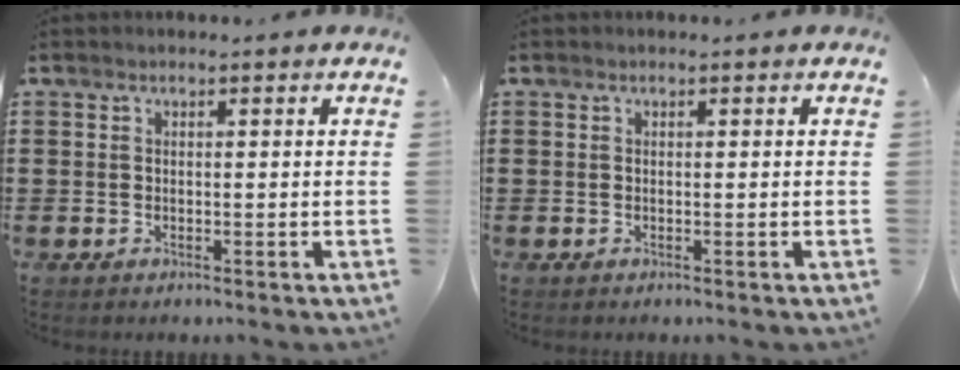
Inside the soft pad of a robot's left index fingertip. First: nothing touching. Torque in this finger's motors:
{"motor_torque": [0.00, 0.00, 0.00, 0.00]}